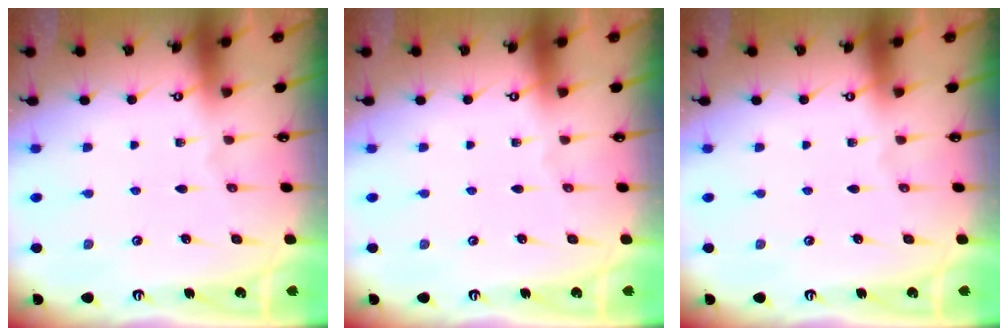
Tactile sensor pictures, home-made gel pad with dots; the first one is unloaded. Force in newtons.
{"total": 0.0}
{"total": 0.0}